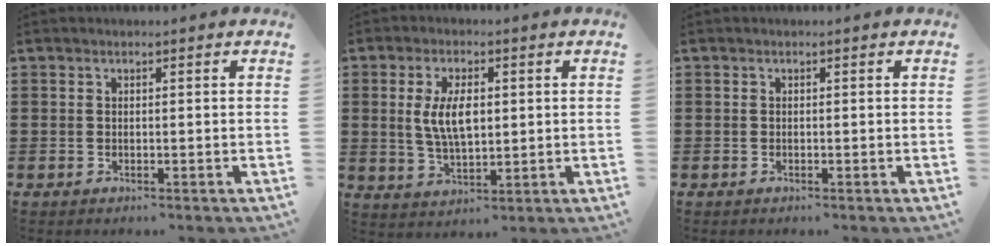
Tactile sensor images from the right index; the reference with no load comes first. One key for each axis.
{"total": 6.7, "fx": 0.7, "fy": 3.0, "fz": 6.0, "tx": -0.118, "ty": 0.003, "tz": 0.007}
{"total": 0.0}